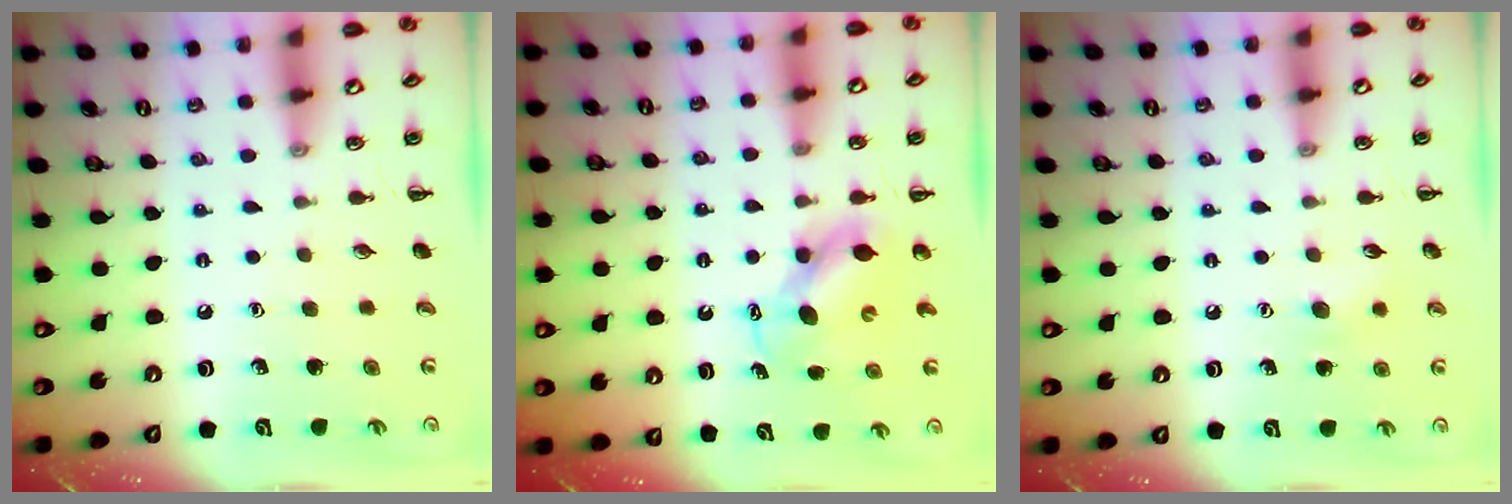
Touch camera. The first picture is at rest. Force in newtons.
{"total": 6.7, "press": 6.6, "slide": 0.7}
{"total": 5.9, "press": 5.7, "slide": 1.4}